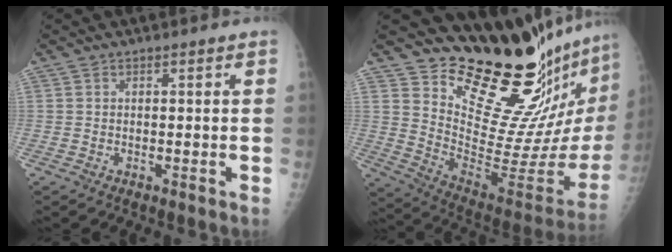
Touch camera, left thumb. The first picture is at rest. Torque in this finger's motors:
{"motor_torque": [0.59, 0.70, 1.34, -1.43, 0.03]}